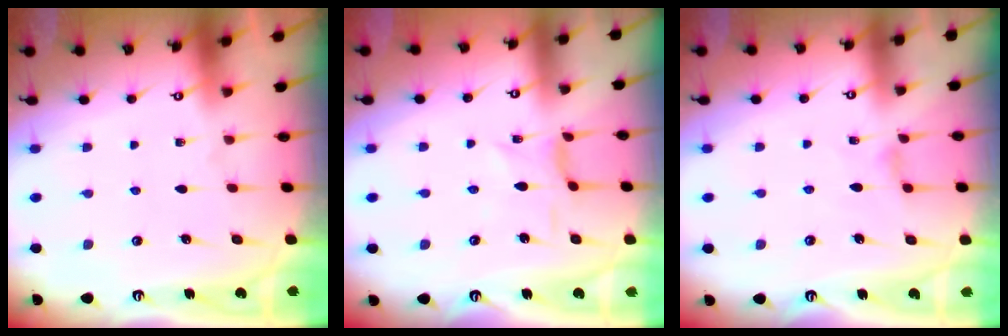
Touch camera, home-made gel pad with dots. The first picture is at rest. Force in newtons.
{"total": 0.6, "press": 0.6, "slide": 0.2}
{"total": 2.8, "press": 2.8, "slide": 0.6}